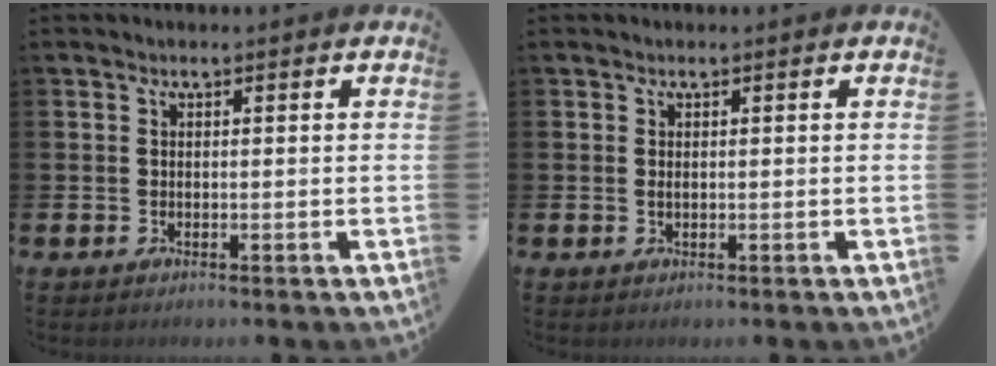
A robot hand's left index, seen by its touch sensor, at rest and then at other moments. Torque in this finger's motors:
{"motor_torque": [0.27, -0.13, -0.05, 0.00]}